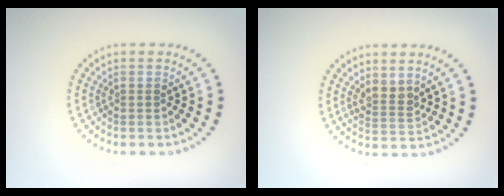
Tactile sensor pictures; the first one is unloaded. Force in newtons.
{"total": 2.0, "press": 1.7, "slide": 1.2}